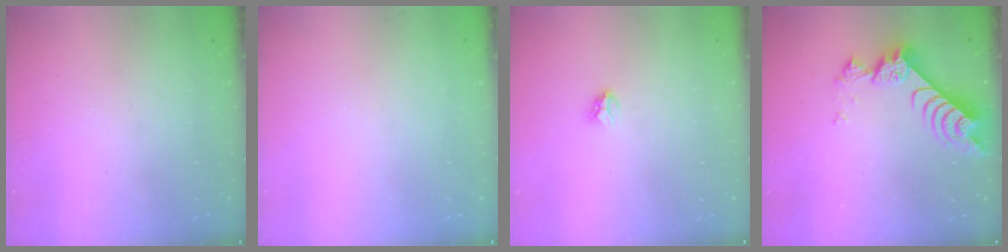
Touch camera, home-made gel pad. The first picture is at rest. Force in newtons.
{"total": 0.0}
{"total": 2.8, "press": 2.8, "slide": 0.3}
{"total": 8.3, "press": 8.2, "slide": 1.0}